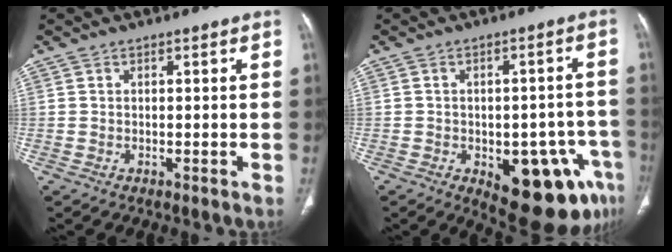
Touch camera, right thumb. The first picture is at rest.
{"total": 15.7, "force": [-6.7, 7.3, 12.1], "torque": [-0.110, 0.031, -0.070]}